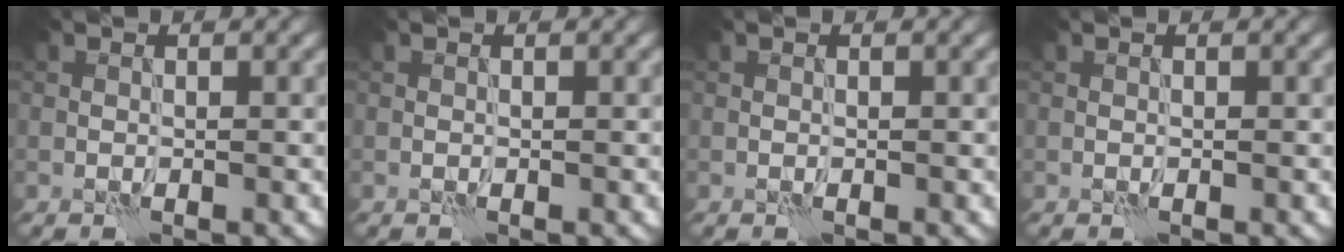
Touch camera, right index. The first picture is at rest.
{"total": 0.0}
{"total": 0.0}
{"total": 0.0}